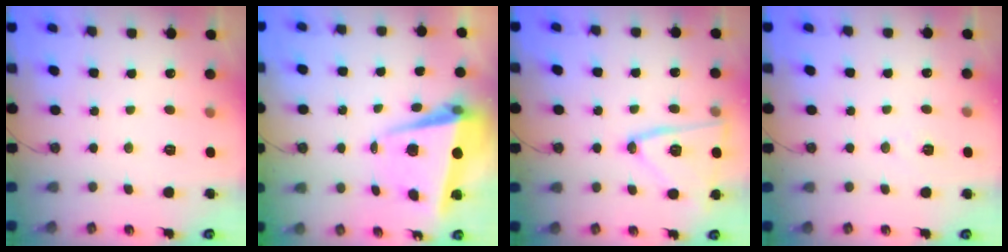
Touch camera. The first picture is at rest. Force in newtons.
{"total": 6.5, "press": 6.2, "slide": 1.9}
{"total": 15.2, "press": 15.0, "slide": 2.3}
{"total": 5.1, "press": 2.6, "slide": 4.4}